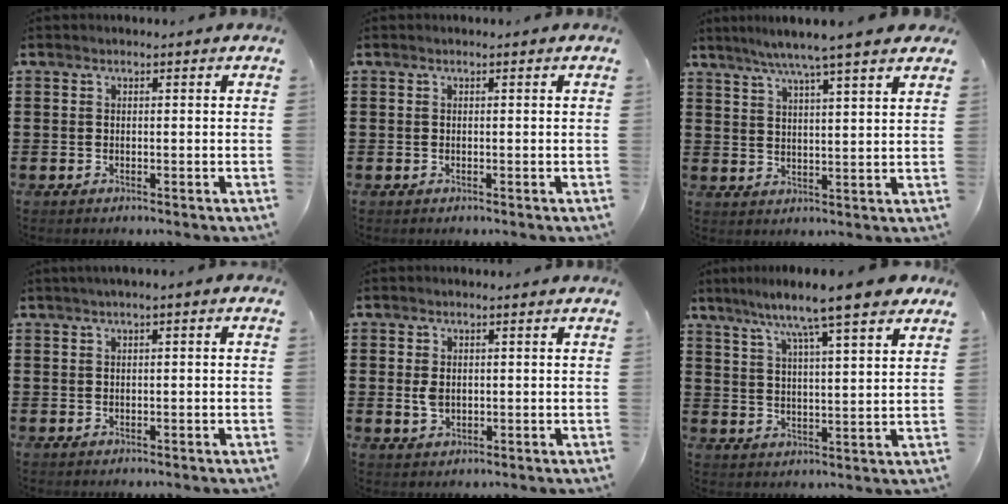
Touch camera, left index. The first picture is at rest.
{"total": 0.0}
{"total": 6.2, "force": [5.1, -0.5, 3.6], "torque": [-0.084, -0.017, 0.086]}
{"total": 1.1, "force": [-0.2, 0.2, 1.0], "torque": [-0.017, -0.003, -0.003]}
{"total": 2.5, "force": [0.1, 1.7, 1.9], "torque": [-0.054, -0.001, -0.003]}
{"total": 8.8, "force": [7.1, 0.3, 5.2], "torque": [-0.118, -0.026, 0.117]}